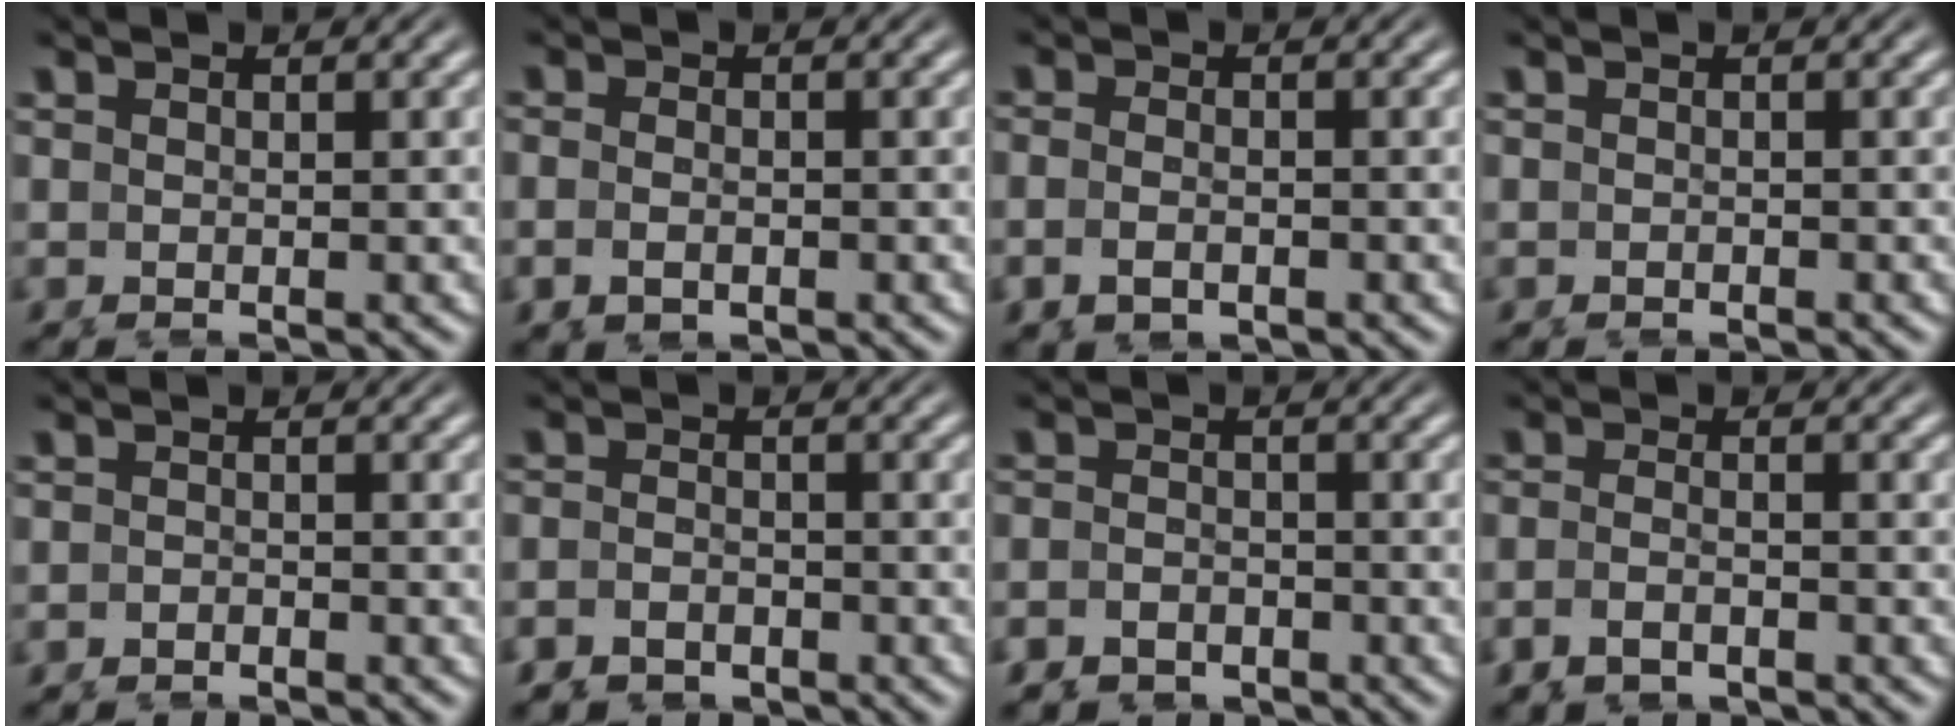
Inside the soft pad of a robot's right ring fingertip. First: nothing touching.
{"total": 2.3, "force": [-1.1, 1.5, 1.3], "torque": [-0.033, -0.012, -0.018]}
{"total": 2.7, "force": [-1.5, 1.7, 1.5], "torque": [-0.038, -0.012, -0.025]}
{"total": 0.7, "force": [-0.5, 0.5, 0.1], "torque": [-0.008, -0.002, -0.011]}
{"total": 1.3, "force": [-1.2, 0.3, -0.2], "torque": [-0.005, -0.008, -0.022]}
{"total": 4.2, "force": [-3.1, 2.7, 0.7], "torque": [-0.028, -0.024, -0.051]}
{"total": 4.8, "force": [-3.3, 3.4, 0.6], "torque": [-0.024, -0.026, -0.057]}
{"total": 3.2, "force": [-2.4, 1.5, 1.5], "torque": [-0.043, -0.011, -0.043]}